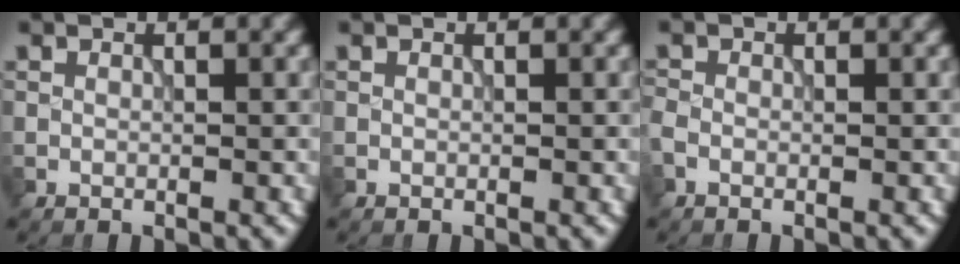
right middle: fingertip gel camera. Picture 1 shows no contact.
{"total": 0.0}
{"total": 0.9, "force": [-0.6, 0.6, 0.5], "torque": [-0.013, -0.001, -0.017]}